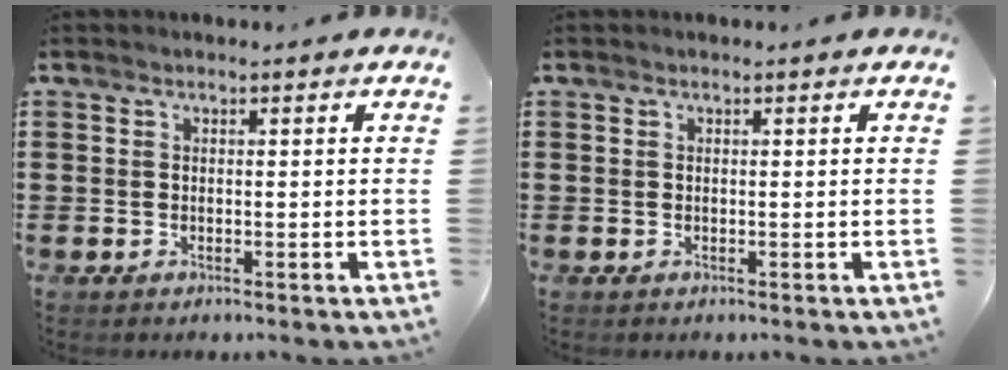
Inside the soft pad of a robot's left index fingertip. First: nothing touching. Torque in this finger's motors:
{"motor_torque": [-0.01, 0.01, 0.00, 0.00]}